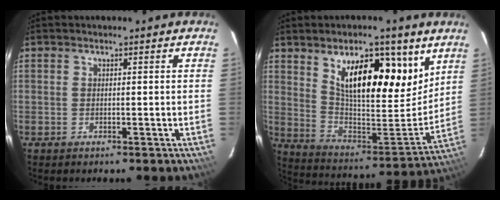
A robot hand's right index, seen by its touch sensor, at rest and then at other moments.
{"total": 20.9, "force": [11.5, 8.6, 15.1], "torque": [-0.237, 0.000, 0.204]}